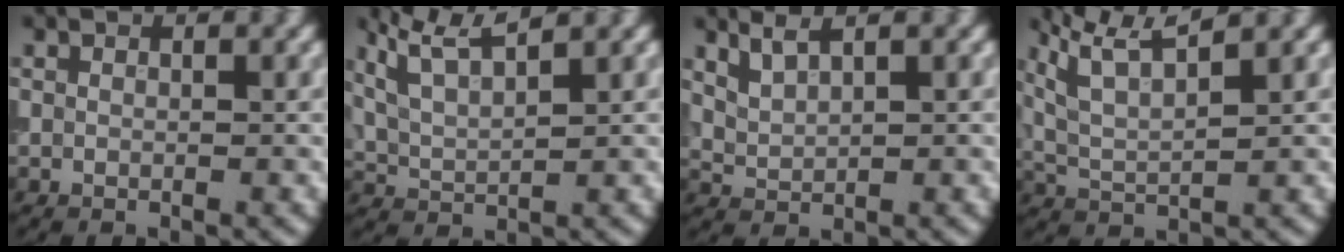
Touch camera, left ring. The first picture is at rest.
{"total": 4.9, "force": [3.6, 1.0, 3.2], "torque": [-0.069, 0.016, 0.070]}
{"total": 2.1, "force": [1.8, 0.4, 1.1], "torque": [-0.027, 0.003, 0.044]}
{"total": 6.0, "force": [4.1, 1.4, 4.2], "torque": [-0.084, 0.018, 0.070]}